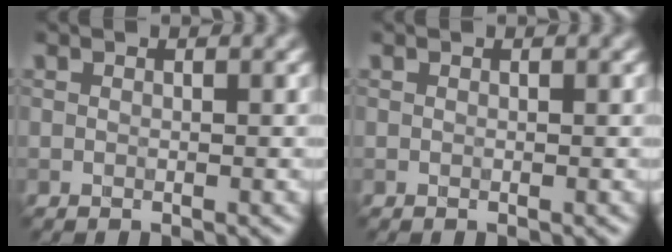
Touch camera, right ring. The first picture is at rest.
{"total": 0.0}